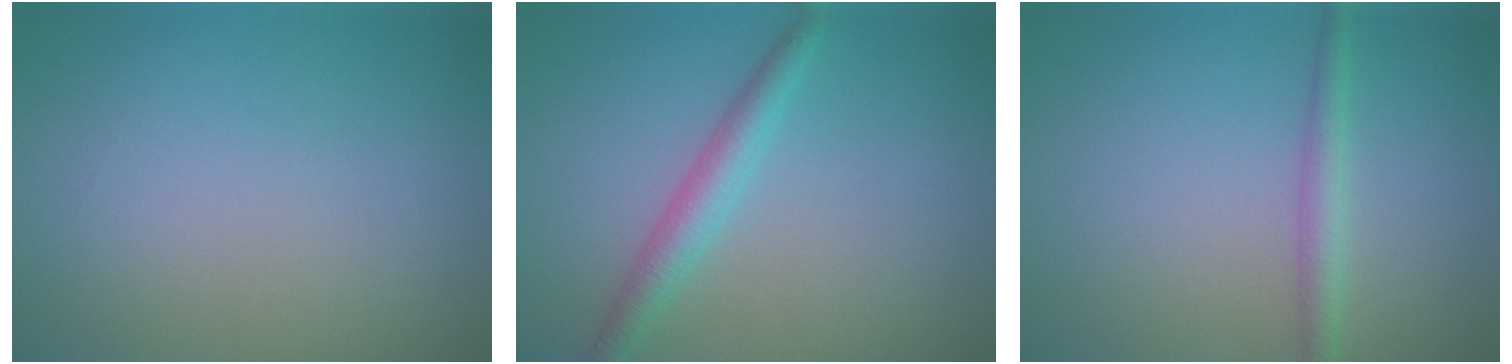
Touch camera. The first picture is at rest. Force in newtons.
{"total": 2.7, "press": 2.7, "slide": 0.1}
{"total": 2.0, "press": 2.0, "slide": 0.1}